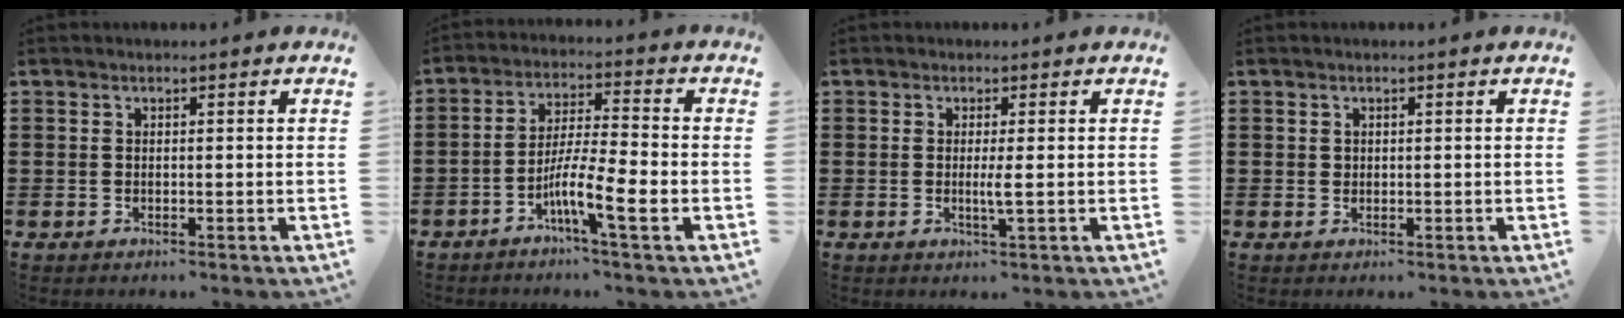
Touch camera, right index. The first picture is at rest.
{"total": 8.1, "force": [-3.7, 0.7, 7.2], "torque": [-0.139, -0.008, -0.072]}
{"total": 2.0, "force": [-0.2, -0.2, 2.0], "torque": [-0.037, -0.007, -0.006]}
{"total": 0.7, "force": [0.2, 0.6, 0.1], "torque": [-0.003, 0.003, 0.005]}